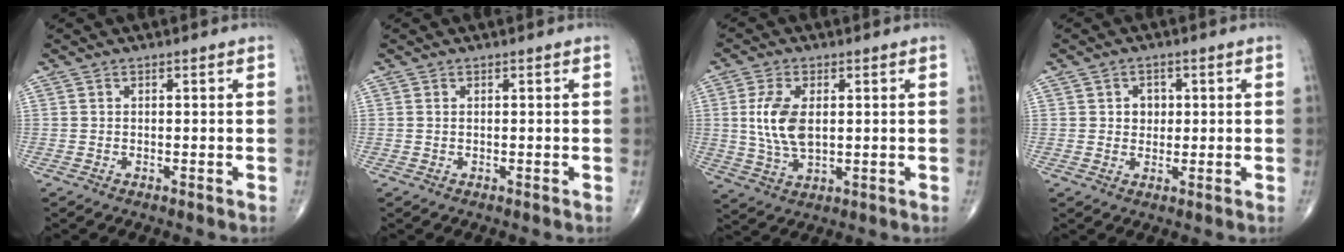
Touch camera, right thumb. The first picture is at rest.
{"total": 0.0}
{"total": 9.0, "force": [1.2, 4.8, 7.5], "torque": [-0.157, -0.009, 0.028]}
{"total": 3.3, "force": [0.6, 2.8, 1.6], "torque": [-0.004, 0.000, 0.008]}